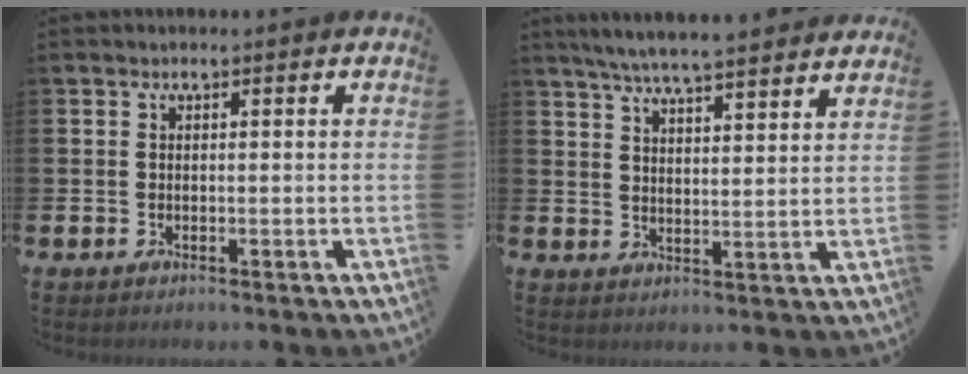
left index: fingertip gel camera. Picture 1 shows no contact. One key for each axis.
{"total": 6.1, "fx": 5.9, "fy": -0.1, "fz": 1.5, "tx": -0.045, "ty": -0.035, "tz": 0.105}